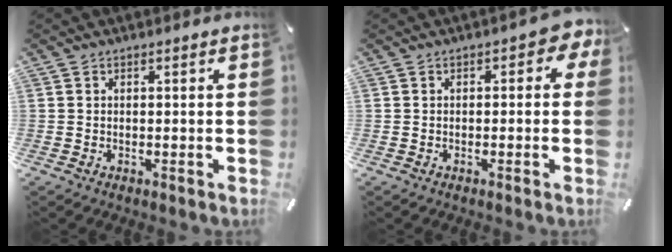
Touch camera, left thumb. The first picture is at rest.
{"total": 3.1, "force": [0.0, 1.8, 2.5], "torque": [-0.032, 0.004, -0.005]}